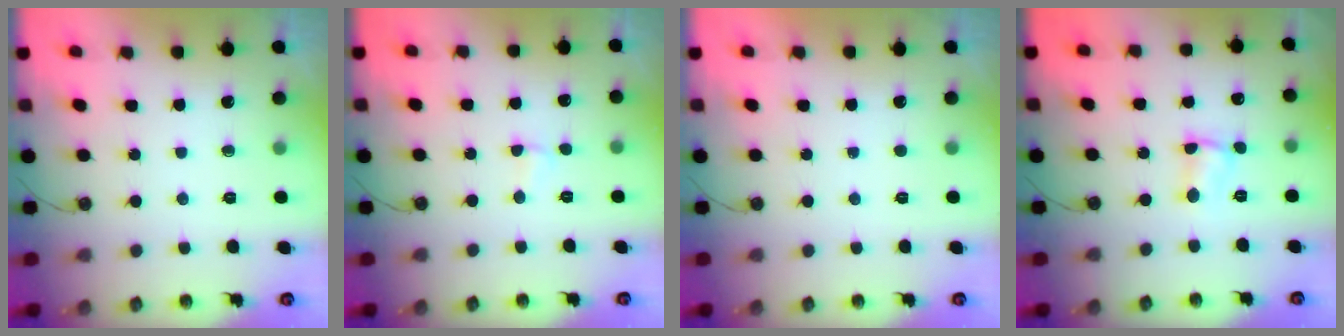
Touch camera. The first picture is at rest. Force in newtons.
{"total": 2.1, "press": 2.0, "slide": 0.6}
{"total": 0.0}
{"total": 2.8, "press": 2.8, "slide": 0.3}